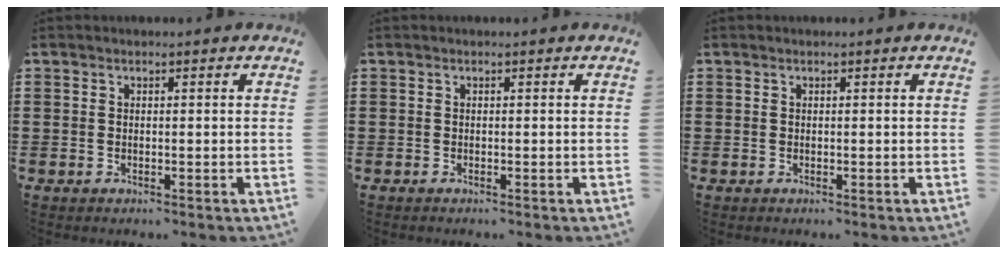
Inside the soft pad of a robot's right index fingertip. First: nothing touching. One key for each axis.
{"total": 0.0}
{"total": 0.0}